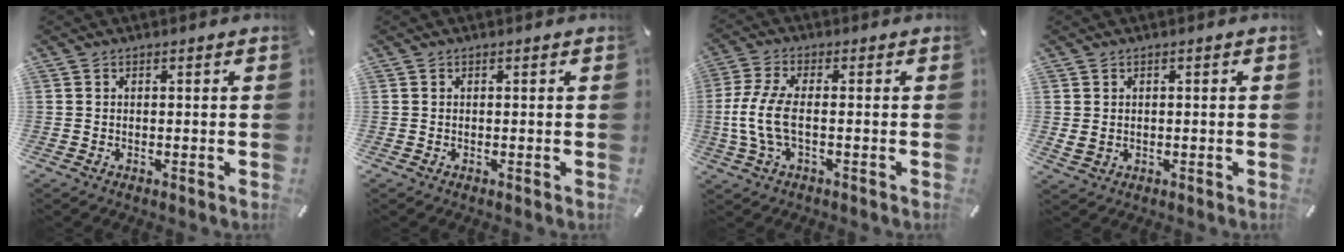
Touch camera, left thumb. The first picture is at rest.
{"total": 0.0}
{"total": 8.5, "force": [-1.2, 3.1, 7.9], "torque": [-0.179, -0.017, -0.026]}
{"total": 2.0, "force": [0.3, 1.8, 0.8], "torque": [-0.015, 0.003, 0.005]}